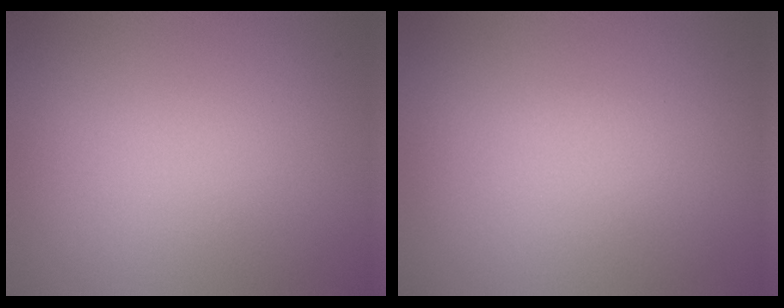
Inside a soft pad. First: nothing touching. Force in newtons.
{"total": 0.0}